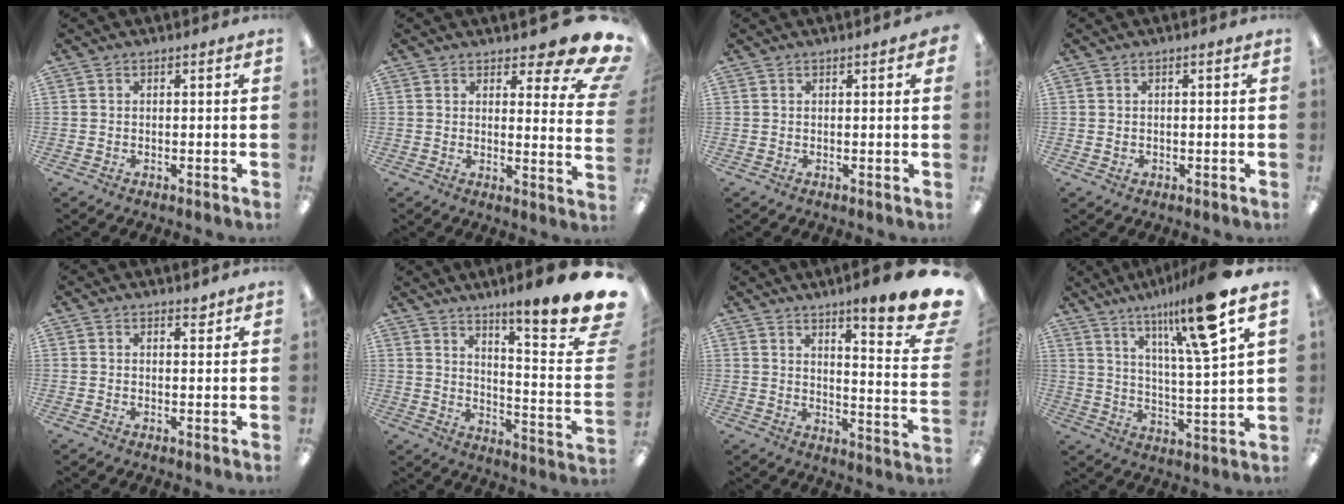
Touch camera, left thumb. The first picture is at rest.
{"total": 9.9, "force": [6.9, 3.5, 6.2], "torque": [-0.061, -0.054, 0.117]}
{"total": 0.9, "force": [0.5, 0.0, 0.8], "torque": [-0.008, -0.003, 0.007]}
{"total": 1.0, "force": [0.0, 0.8, 0.6], "torque": [-0.011, 0.005, -0.002]}
{"total": 1.8, "force": [1.5, 0.6, 0.7], "torque": [0.002, -0.008, 0.025]}
{"total": 15.9, "force": [12.2, 1.1, 10.1], "torque": [-0.147, -0.105, 0.190]}
{"total": 11.8, "force": [8.9, 1.0, 7.8], "torque": [-0.105, -0.082, 0.144]}
{"total": 16.5, "force": [11.2, 1.6, 12.0], "torque": [-0.202, -0.053, 0.168]}